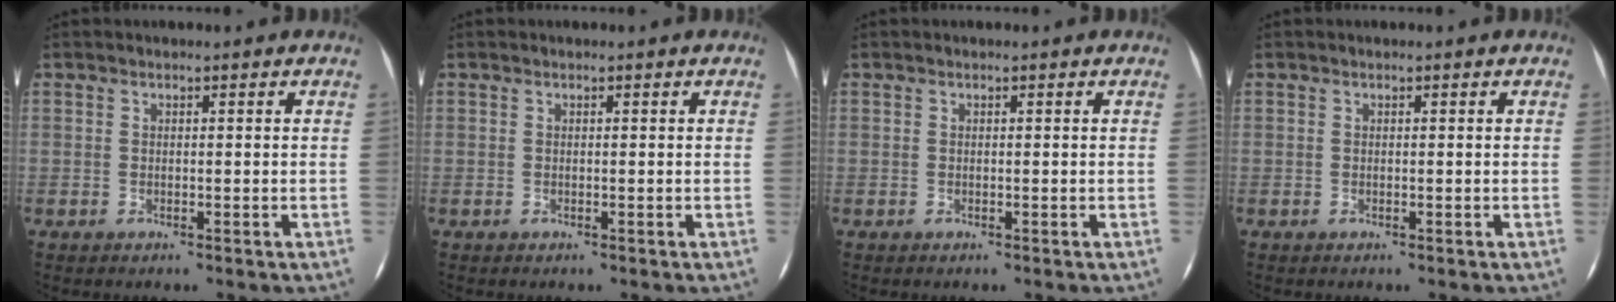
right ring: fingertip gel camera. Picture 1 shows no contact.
{"total": 0.0}
{"total": 0.0}
{"total": 0.0}